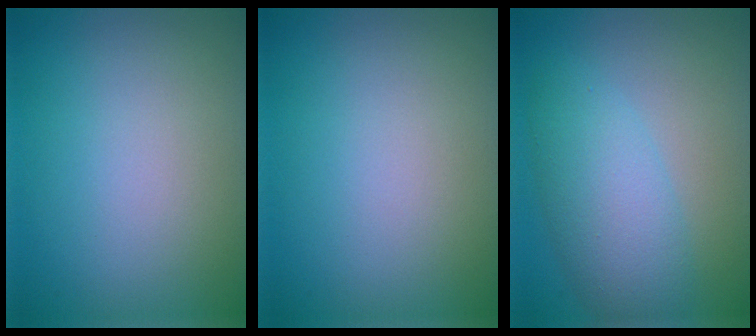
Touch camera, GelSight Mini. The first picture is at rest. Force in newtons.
{"total": 0.0}
{"total": 4.9, "press": 4.9, "slide": 0.1}